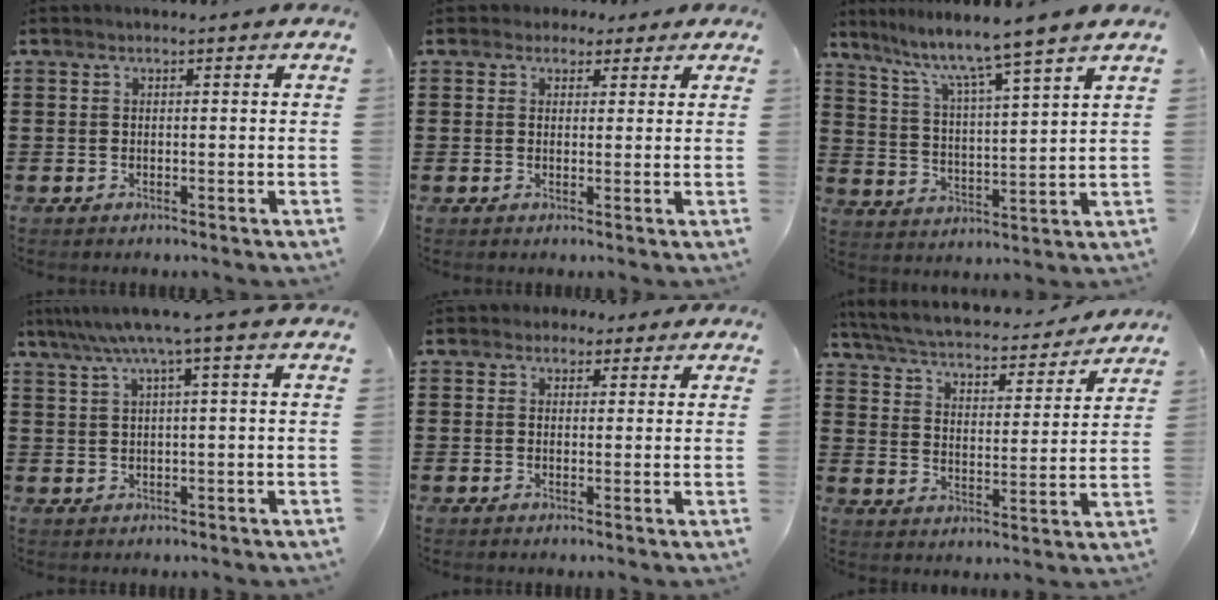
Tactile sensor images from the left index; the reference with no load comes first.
{"total": 2.4, "force": [1.5, 1.7, 0.4], "torque": [-0.009, 0.007, 0.026]}
{"total": 5.9, "force": [5.0, -1.0, 3.1], "torque": [-0.083, -0.043, 0.074]}
{"total": 4.8, "force": [2.2, -0.5, 4.2], "torque": [-0.085, -0.004, 0.035]}
{"total": 2.0, "force": [1.2, 1.6, 0.4], "torque": [-0.015, 0.010, 0.022]}
{"total": 4.4, "force": [4.2, 0.2, 1.2], "torque": [-0.048, -0.034, 0.065]}